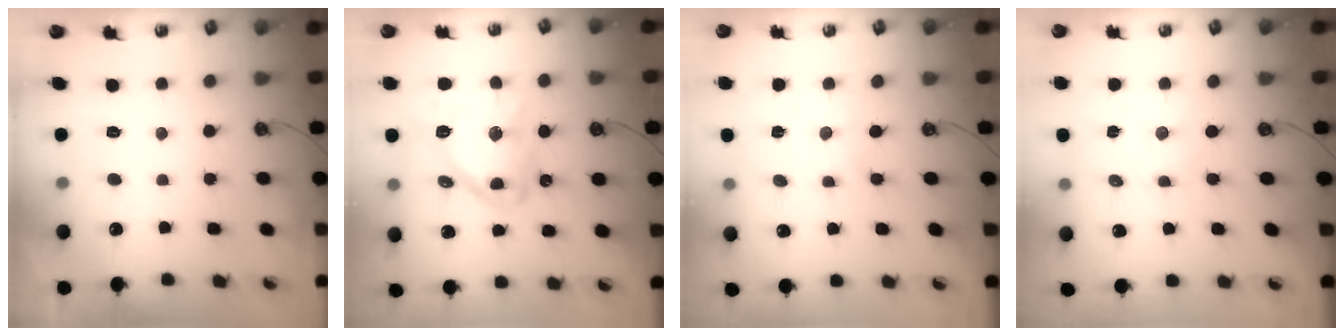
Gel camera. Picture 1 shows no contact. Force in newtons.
{"total": 16.1, "press": 16.0, "slide": 1.6}
{"total": 0.8, "press": 0.8, "slide": 0.2}
{"total": 1.8, "press": 1.7, "slide": 0.4}